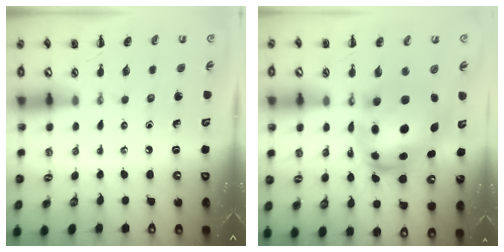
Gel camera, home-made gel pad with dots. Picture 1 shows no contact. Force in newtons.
{"total": 10.2, "press": 9.8, "slide": 2.8}